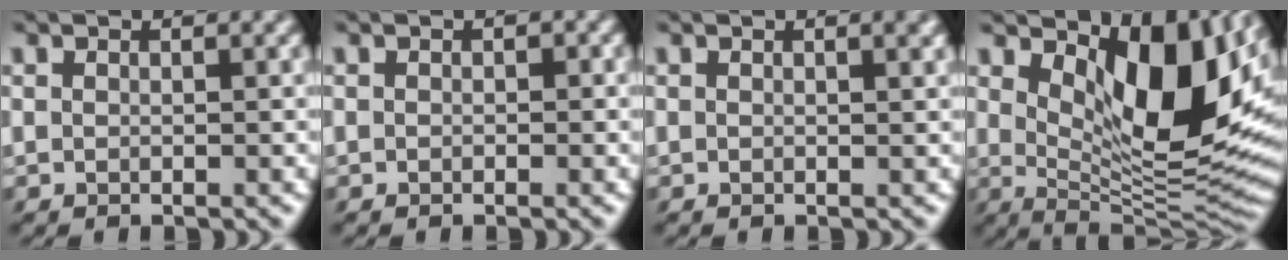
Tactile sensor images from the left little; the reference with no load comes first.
{"total": 1.6, "force": [-0.3, 1.3, 0.9], "torque": [-0.016, -0.001, -0.002]}
{"total": 1.6, "force": [0.7, 0.8, 1.2], "torque": [-0.024, -0.003, 0.012]}
{"total": 11.8, "force": [4.1, 5.6, 9.6], "torque": [-0.142, -0.012, 0.069]}